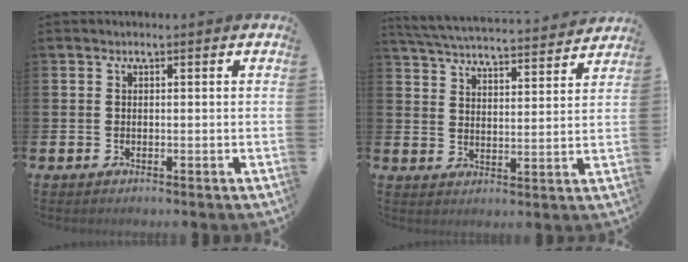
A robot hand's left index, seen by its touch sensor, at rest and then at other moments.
{"total": 5.3, "force": [5.2, 0.4, 1.0], "torque": [-0.044, -0.043, 0.089]}